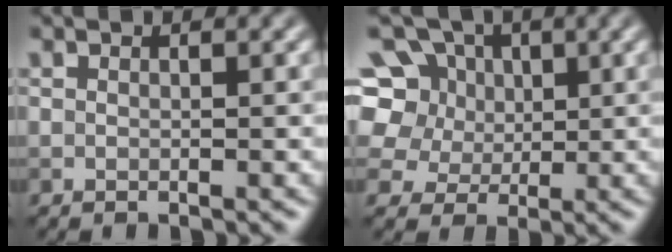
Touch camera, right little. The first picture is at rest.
{"total": 10.5, "force": [4.0, 8.3, 5.0], "torque": [-0.099, 0.027, 0.055]}